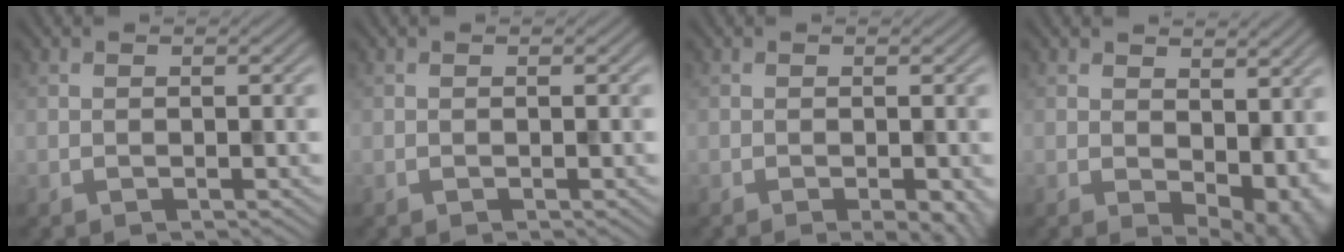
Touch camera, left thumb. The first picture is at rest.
{"total": 0.0}
{"total": 2.5, "force": [-1.0, 0.6, 2.2], "torque": [-0.029, -0.005, -0.010]}
{"total": 8.0, "force": [0.7, 4.9, 6.2], "torque": [-0.087, -0.022, 0.026]}